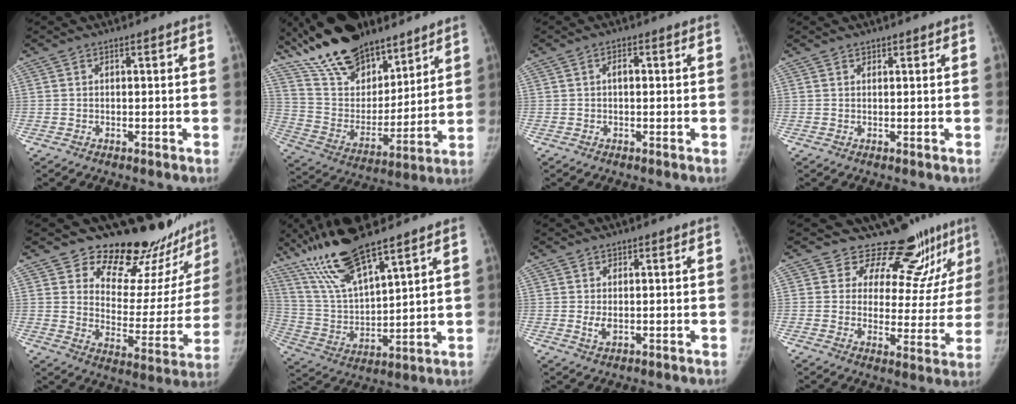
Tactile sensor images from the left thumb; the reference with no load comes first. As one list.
[{"total": 24.3, "force": [18.9, 10.9, 10.8], "torque": [-0.167, -0.069, 0.333]}, {"total": 1.4, "force": [0.0, 0.8, 1.1], "torque": [-0.012, -0.002, -0.005]}, {"total": 0.9, "force": [0.8, 0.3, 0.1], "torque": [0.001, -0.005, 0.015]}, {"total": 21.1, "force": [17.9, 8.1, 7.6], "torque": [-0.048, -0.148, 0.241]}, {"total": 17.4, "force": [12.7, 3.7, 11.3], "torque": [-0.210, -0.050, 0.256]}, {"total": 1.8, "force": [0.4, 1.0, 1.5], "torque": [-0.029, -0.007, 0.013]}, {"total": 13.0, "force": [11.5, 4.6, 3.8], "torque": [-0.006, -0.095, 0.152]}]